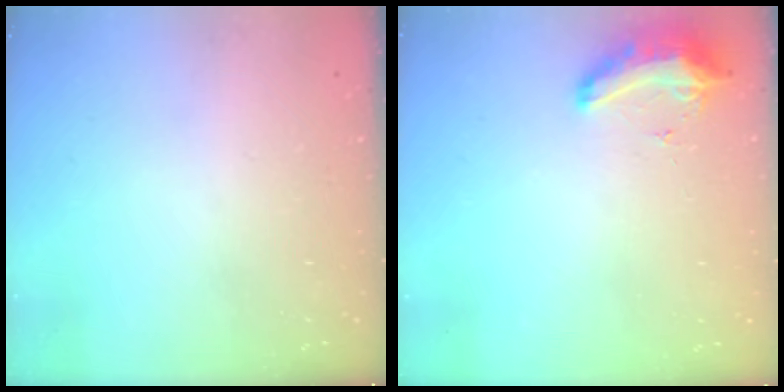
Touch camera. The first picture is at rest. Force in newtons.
{"total": 9.4, "press": 9.4, "slide": 0.8}